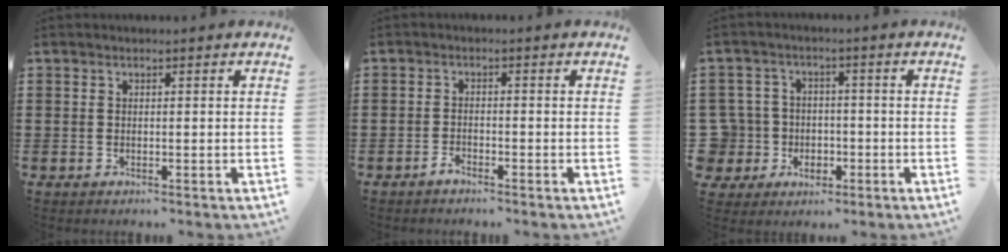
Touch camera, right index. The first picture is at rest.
{"total": 1.4, "force": [-1.3, 0.4, 0.5], "torque": [-0.012, -0.003, -0.025]}
{"total": 6.0, "force": [-1.4, 5.7, 1.0], "torque": [-0.061, 0.006, -0.028]}